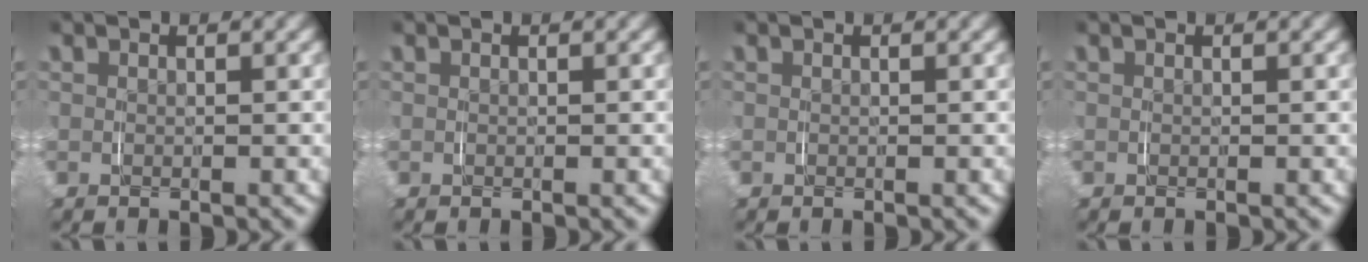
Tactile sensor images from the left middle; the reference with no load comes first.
{"total": 0.0}
{"total": 0.0}
{"total": 0.0}